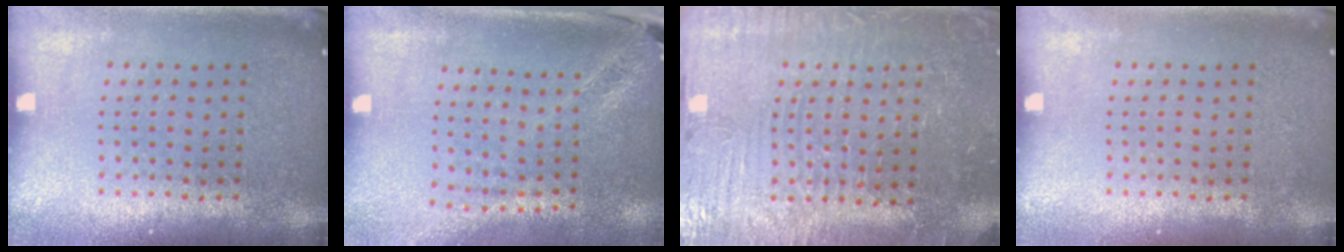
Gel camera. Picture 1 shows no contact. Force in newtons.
{"total": 1.8, "press": 1.5, "slide": 1.1}
{"total": 3.5, "press": 3.5, "slide": 0.6}
{"total": 0.0}